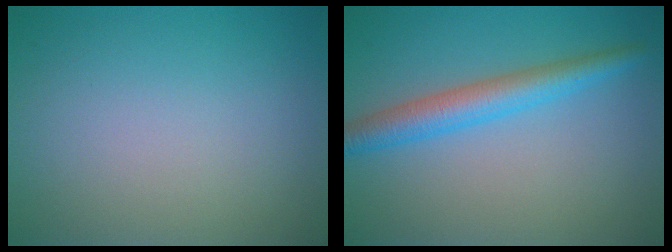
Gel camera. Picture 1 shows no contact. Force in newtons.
{"total": 3.9, "press": 3.9, "slide": 0.1}